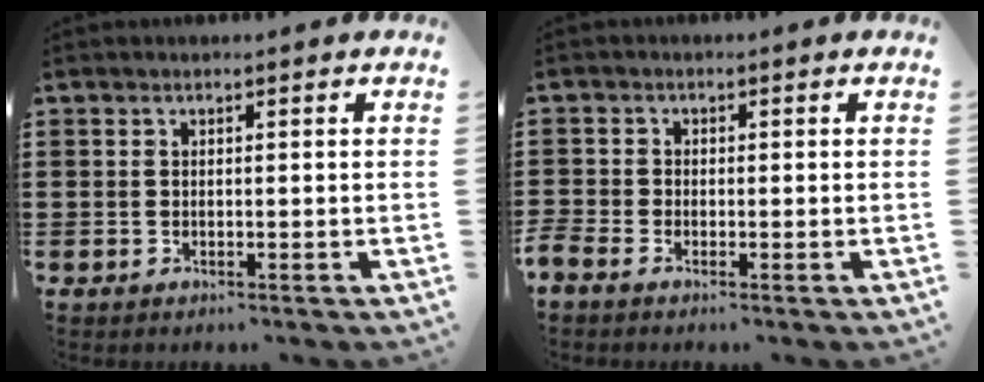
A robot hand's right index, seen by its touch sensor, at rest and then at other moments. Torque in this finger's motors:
{"motor_torque": [-0.98, 1.16, -1.05, -0.21]}